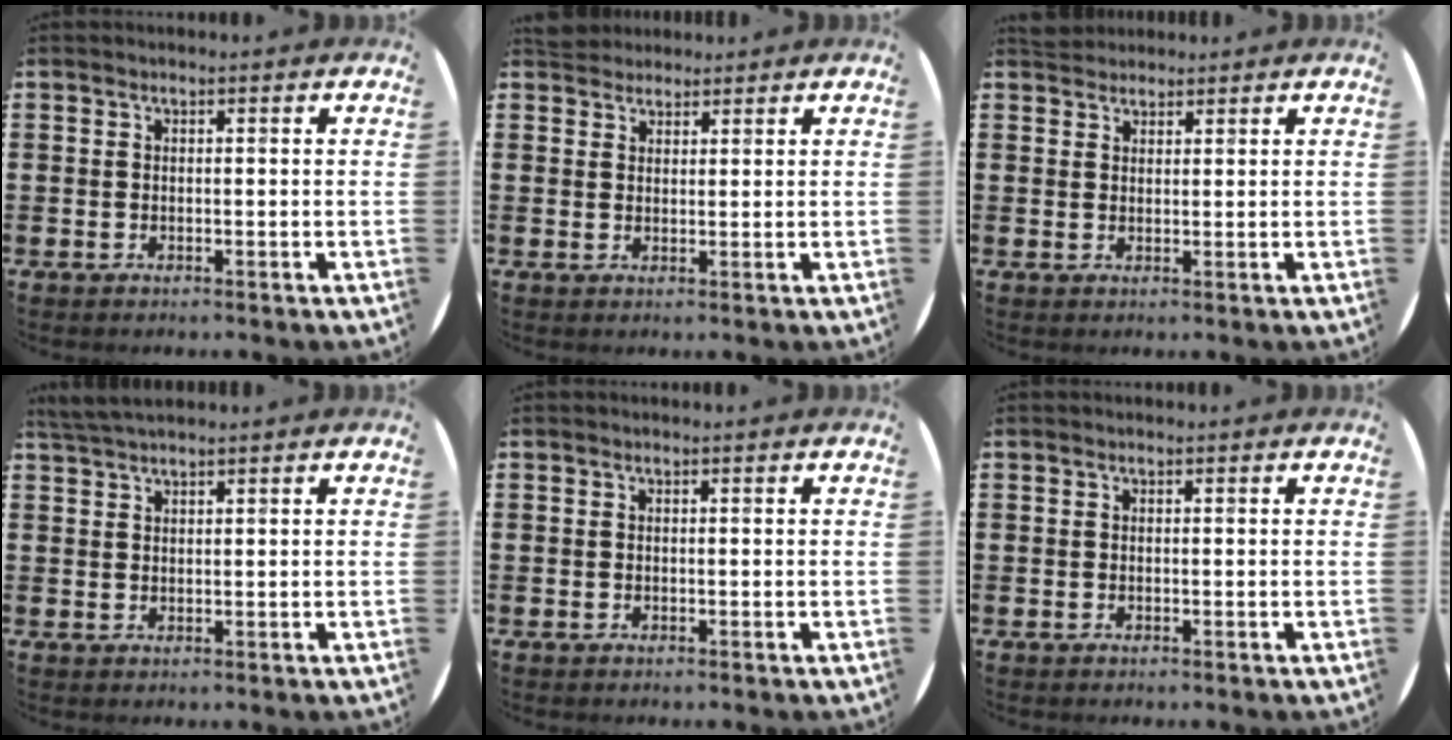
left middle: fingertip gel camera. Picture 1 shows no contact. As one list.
[{"total": 2.8, "force": [2.6, 0.8, 0.0], "torque": [0.003, -0.004, 0.050]}, {"total": 2.0, "force": [1.9, 0.6, 0.1], "torque": [0.003, 0.002, 0.036]}, {"total": 2.2, "force": [2.1, 0.1, 0.8], "torque": [-0.019, 0.003, 0.040]}, {"total": 0.0}, {"total": 0.0}]